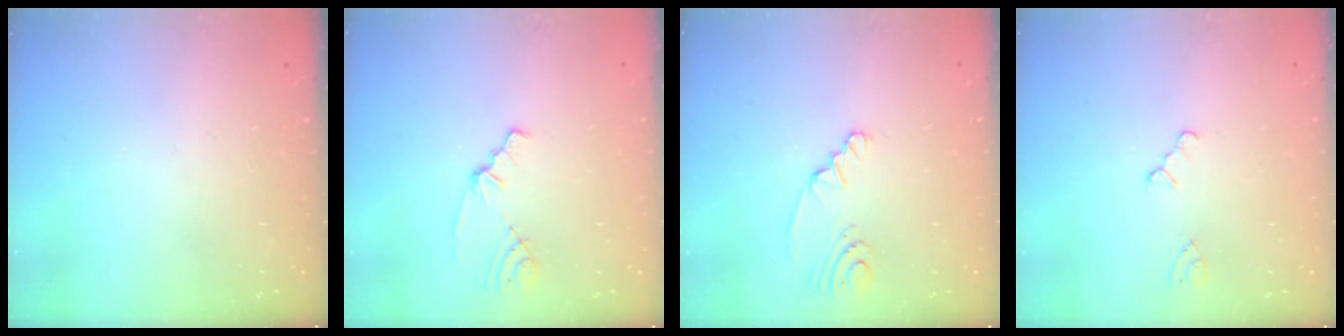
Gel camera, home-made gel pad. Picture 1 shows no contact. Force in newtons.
{"total": 1.9, "press": 1.9, "slide": 0.2}
{"total": 2.9, "press": 2.7, "slide": 0.9}
{"total": 0.5, "press": 0.5, "slide": 0.2}